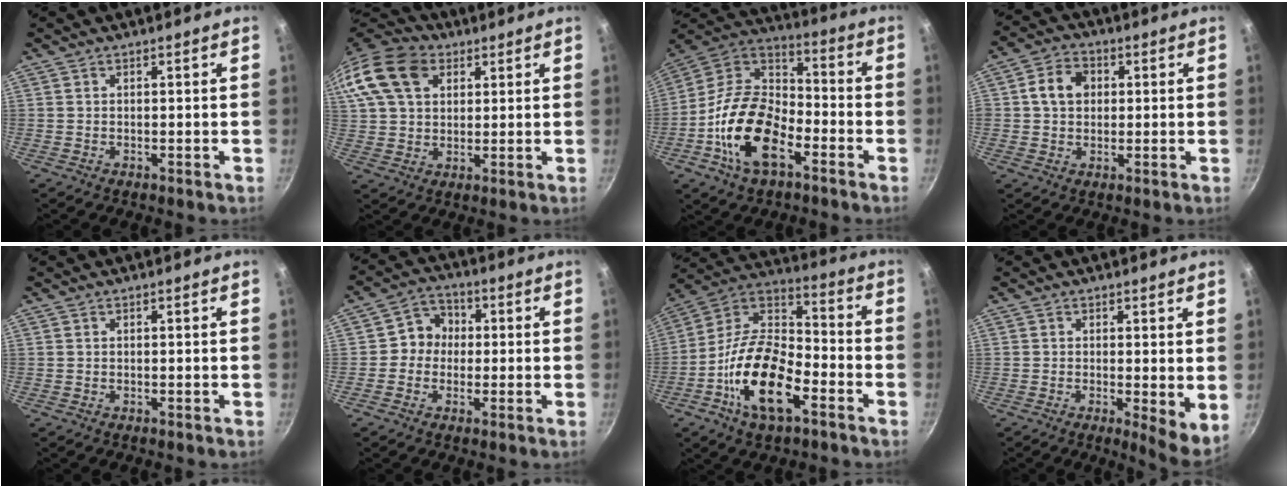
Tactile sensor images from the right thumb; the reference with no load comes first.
{"total": 19.1, "force": [7.4, 13.6, 11.2], "torque": [-0.236, 0.024, 0.129]}
{"total": 18.8, "force": [-7.4, 10.6, 13.7], "torque": [-0.234, 0.048, -0.160]}
{"total": 6.9, "force": [1.2, 5.7, 3.7], "torque": [-0.040, 0.011, 0.010]}
{"total": 0.0}
{"total": 6.2, "force": [0.1, 5.8, 2.3], "torque": [0.004, 0.014, -0.014]}
{"total": 19.4, "force": [-7.7, 9.6, 15.1], "torque": [-0.268, 0.049, -0.162]}
{"total": 6.1, "force": [0.1, 1.6, 5.8], "torque": [-0.075, -0.022, 0.000]}